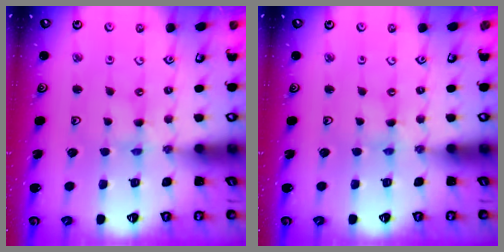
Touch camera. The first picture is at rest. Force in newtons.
{"total": 0.0}